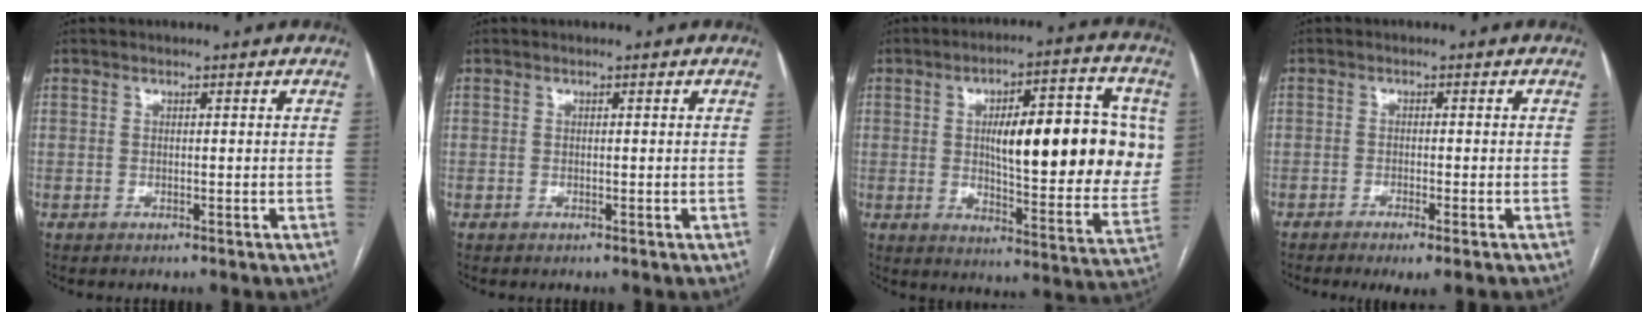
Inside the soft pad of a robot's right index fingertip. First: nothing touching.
{"total": 0.0}
{"total": 21.9, "force": [3.5, 6.0, 20.8], "torque": [-0.260, 0.020, 0.054]}
{"total": 4.0, "force": [-2.6, 0.2, 3.0], "torque": [-0.043, -0.010, -0.040]}